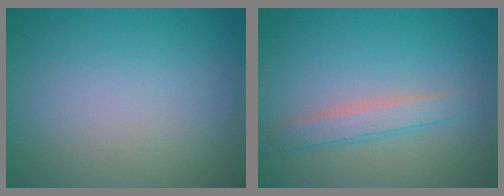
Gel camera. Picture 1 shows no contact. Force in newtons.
{"total": 2.4, "press": 2.4, "slide": 0.1}